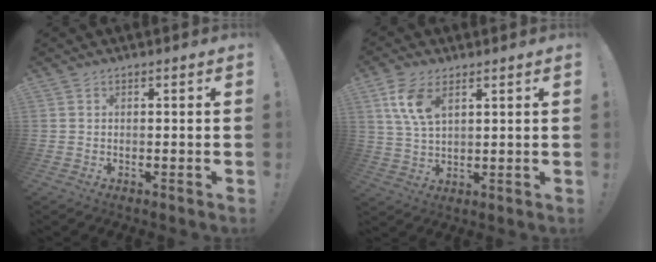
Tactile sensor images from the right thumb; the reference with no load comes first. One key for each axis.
{"total": 8.7, "fx": 4.2, "fy": 4.4, "fz": 6.3, "tx": -0.123, "ty": -0.013, "tz": 0.076}